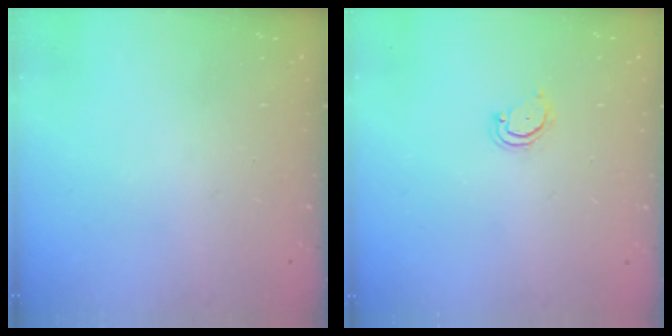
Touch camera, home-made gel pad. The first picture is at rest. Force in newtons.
{"total": 3.3, "press": 3.3, "slide": 0.3}